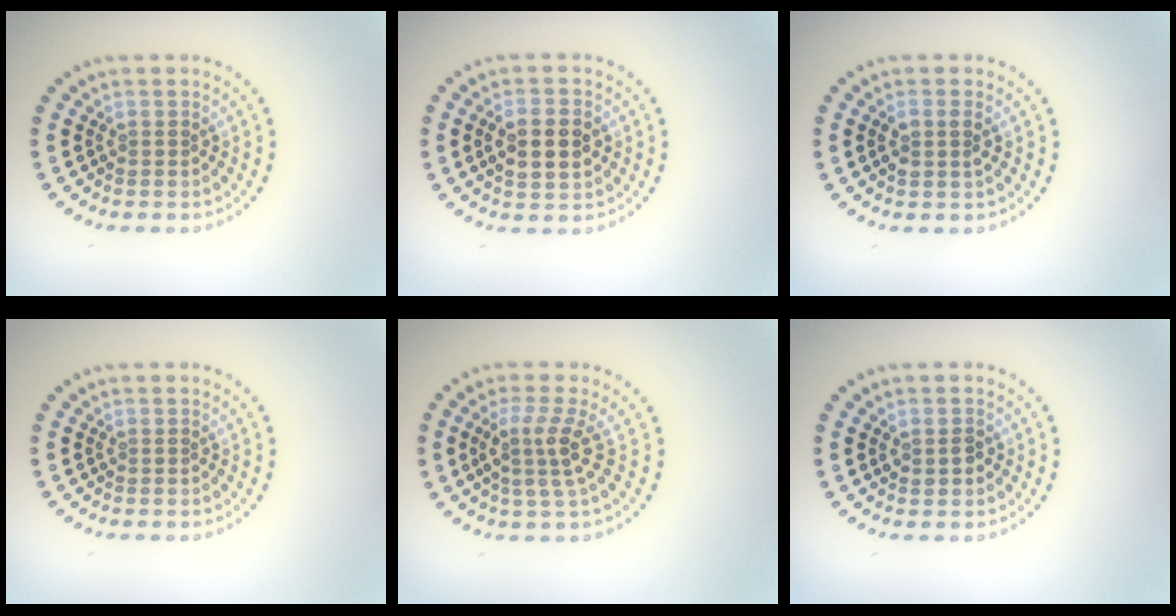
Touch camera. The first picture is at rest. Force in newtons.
{"total": 3.7, "press": 3.7, "slide": 0.3}
{"total": 1.4, "press": 1.3, "slide": 0.5}
{"total": 0.0}
{"total": 3.1, "press": 2.3, "slide": 2.1}
{"total": 1.3, "press": 1.3, "slide": 0.2}